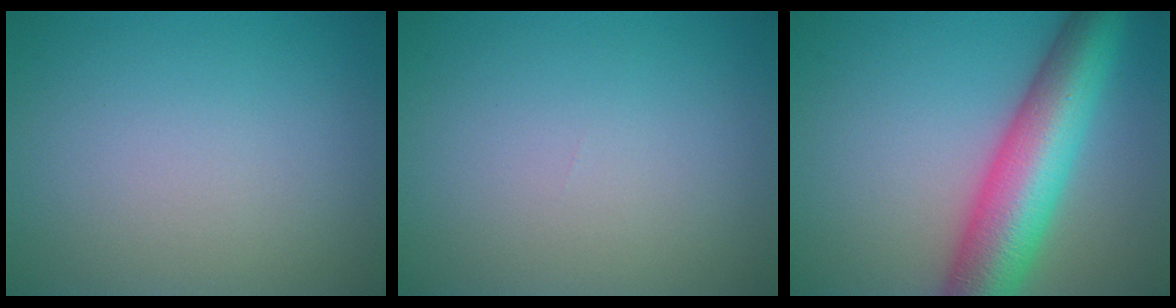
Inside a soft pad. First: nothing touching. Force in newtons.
{"total": 0.0}
{"total": 10.3, "press": 10.3, "slide": 0.3}